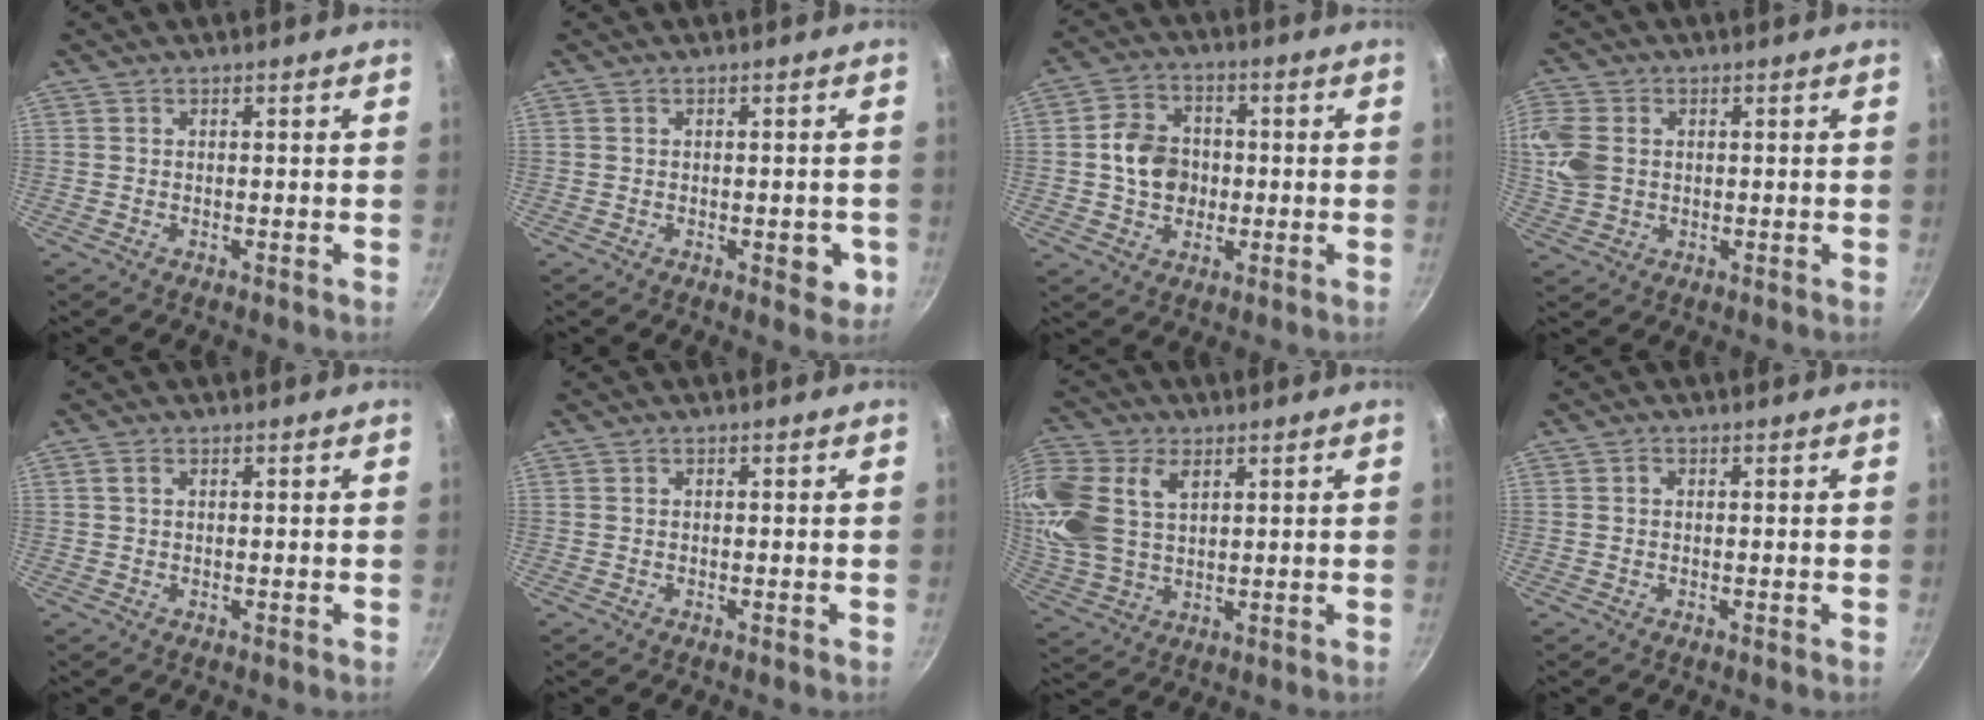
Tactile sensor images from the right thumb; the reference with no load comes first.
{"total": 4.1, "force": [-1.0, 2.1, 3.3], "torque": [-0.019, 0.003, -0.011]}
{"total": 9.2, "force": [-0.3, 7.6, 5.2], "torque": [-0.065, 0.019, -0.013]}
{"total": 4.7, "force": [0.3, 3.7, 2.9], "torque": [-0.058, 0.001, 0.004]}
{"total": 1.2, "force": [0.4, 0.7, 0.8], "torque": [-0.014, 0.002, 0.006]}
{"total": 0.0}
{"total": 16.4, "force": [5.1, 11.1, 10.9], "torque": [-0.249, 0.004, 0.103]}
{"total": 0.7, "force": [0.0, 0.6, 0.4], "torque": [-0.007, 0.005, 0.000]}